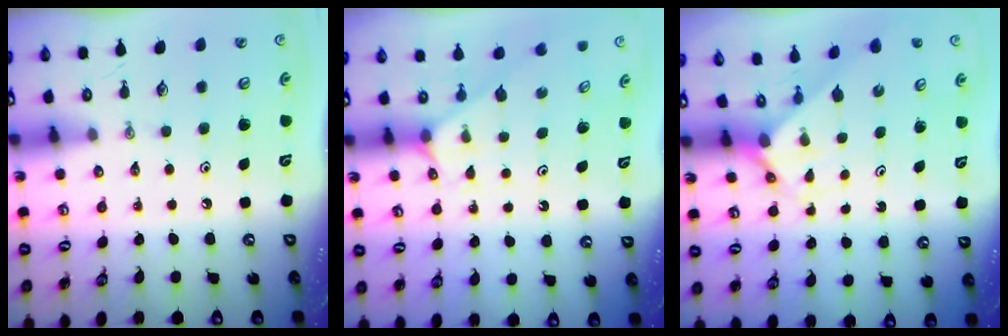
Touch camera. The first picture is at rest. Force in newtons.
{"total": 2.1, "press": 2.1, "slide": 0.4}
{"total": 1.9, "press": 1.9, "slide": 0.2}